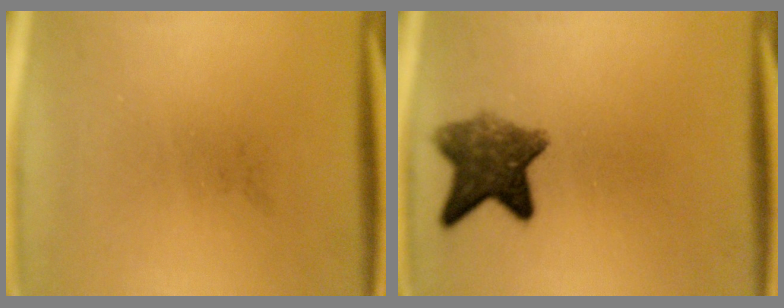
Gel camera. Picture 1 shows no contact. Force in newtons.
{"total": 7.5}